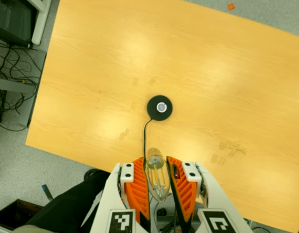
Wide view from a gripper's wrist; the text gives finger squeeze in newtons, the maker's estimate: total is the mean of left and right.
{"total": 20.3, "left": 22.5, "right": 18.2}